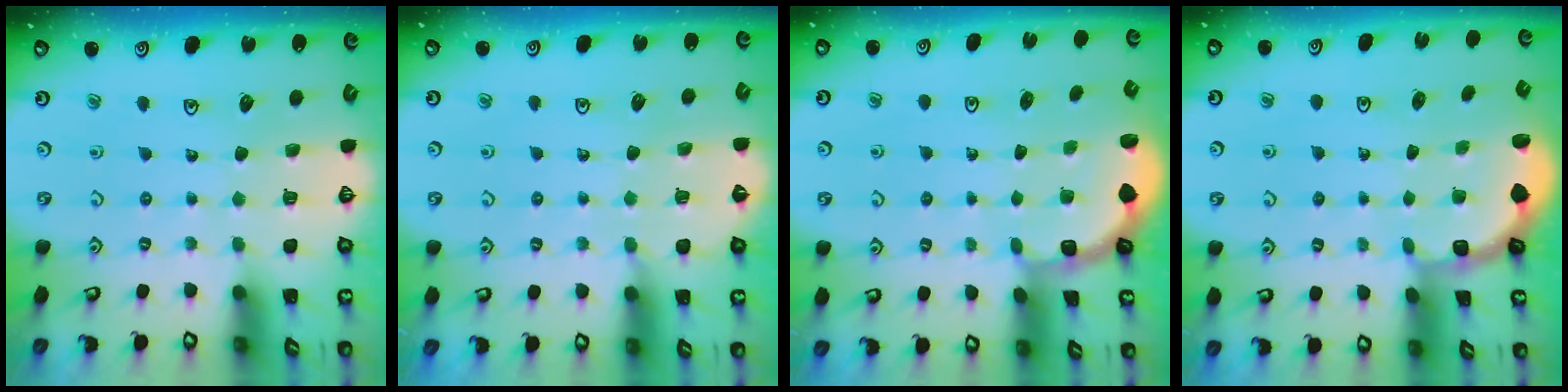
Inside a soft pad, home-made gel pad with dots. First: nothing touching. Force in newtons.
{"total": 3.4, "press": 3.4, "slide": 0.4}
{"total": 1.8, "press": 1.7, "slide": 0.7}
{"total": 1.9, "press": 1.8, "slide": 0.7}